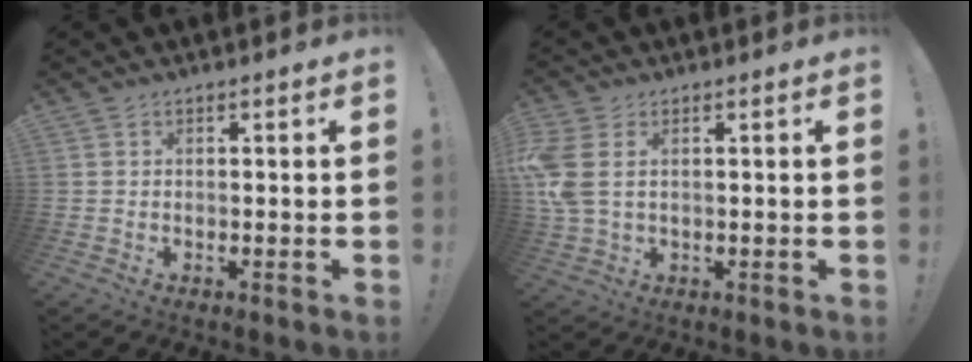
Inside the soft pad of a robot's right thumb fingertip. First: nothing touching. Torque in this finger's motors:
{"motor_torque": [0.26, 0.24, 1.10, -0.07, 0.27]}